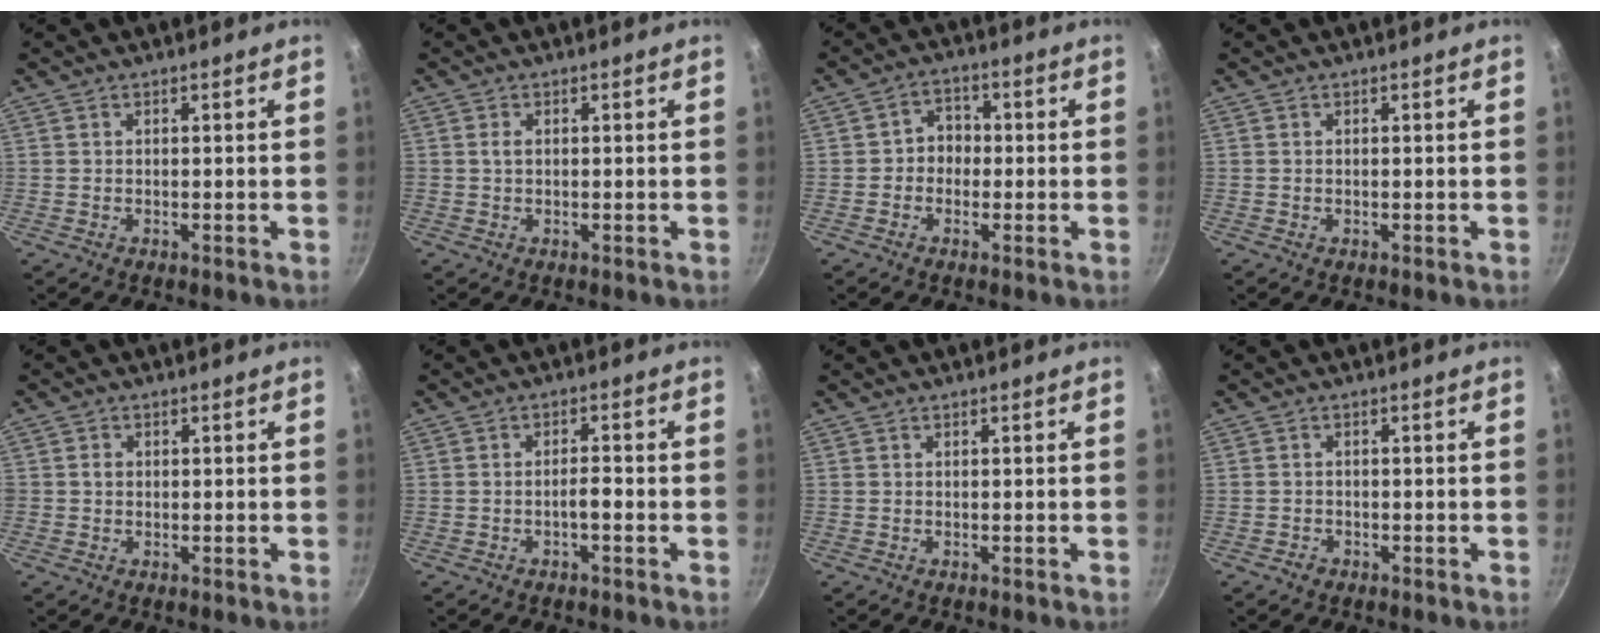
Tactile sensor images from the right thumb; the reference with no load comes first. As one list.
[{"total": 1.2, "force": [0.2, 0.9, 0.9], "torque": [-0.016, 0.003, 0.002]}, {"total": 4.5, "force": [-0.6, 3.9, 2.1], "torque": [0.001, 0.016, -0.018]}, {"total": 0.0}, {"total": 1.5, "force": [0.1, 1.4, 0.5], "torque": [-0.004, 0.006, 0.000]}, {"total": 2.3, "force": [-1.1, 0.6, 1.9], "torque": [-0.030, 0.016, -0.019]}, {"total": 0.0}, {"total": 1.5, "force": [-0.9, 1.1, 0.4], "torque": [-0.006, 0.011, -0.014]}]